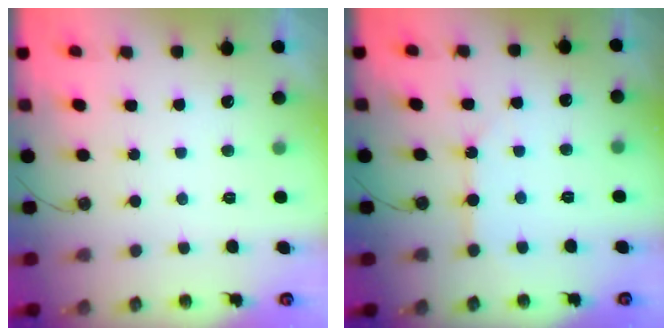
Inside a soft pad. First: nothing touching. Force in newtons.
{"total": 5.6, "press": 5.5, "slide": 0.5}